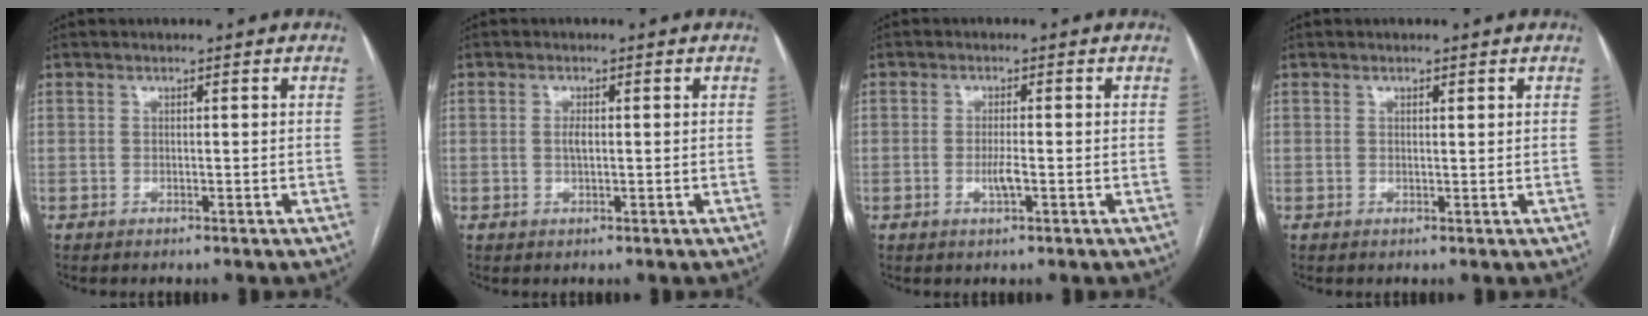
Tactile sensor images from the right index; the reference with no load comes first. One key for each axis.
{"total": 1.4, "fx": 0.1, "fy": 0.6, "fz": 1.3, "tx": -0.026, "ty": 0.001, "tz": 0.002}
{"total": 2.3, "fx": -0.7, "fy": 0.3, "fz": 2.2, "tx": -0.045, "ty": -0.002, "tz": -0.012}
{"total": 0.7, "fx": 0.4, "fy": 0.2, "fz": 0.5, "tx": -0.011, "ty": -0.002, "tz": 0.005}